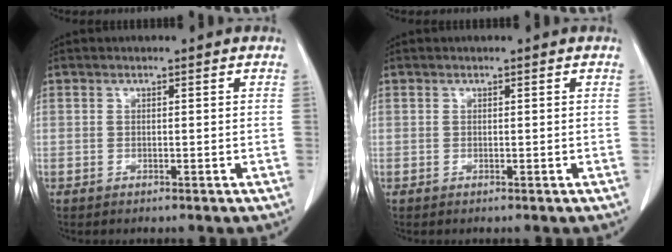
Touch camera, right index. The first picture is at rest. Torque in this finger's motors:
{"motor_torque": [0.00, 0.00, 0.00, 0.00]}